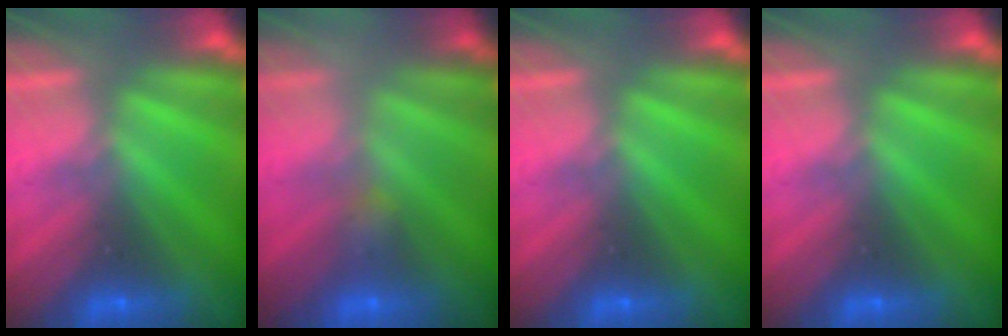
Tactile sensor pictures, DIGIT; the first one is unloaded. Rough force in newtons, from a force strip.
{"total": 2.2}
{"total": 0.0}
{"total": 0.0}